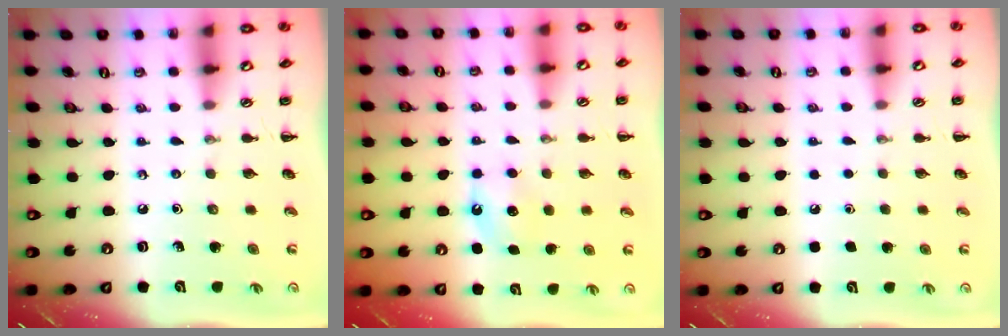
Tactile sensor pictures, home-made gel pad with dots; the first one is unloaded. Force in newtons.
{"total": 6.0, "press": 5.8, "slide": 1.6}
{"total": 1.8, "press": 1.7, "slide": 0.1}